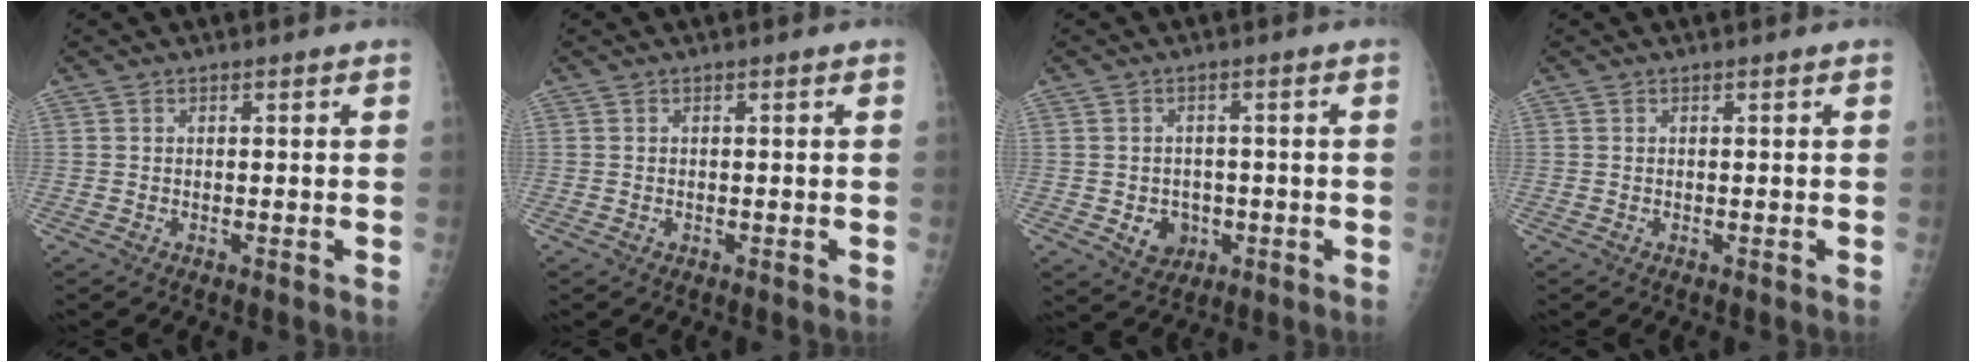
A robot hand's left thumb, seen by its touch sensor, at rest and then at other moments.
{"total": 0.0}
{"total": 5.0, "force": [-1.3, 4.3, 2.3], "torque": [-0.010, 0.006, -0.010]}
{"total": 0.0}